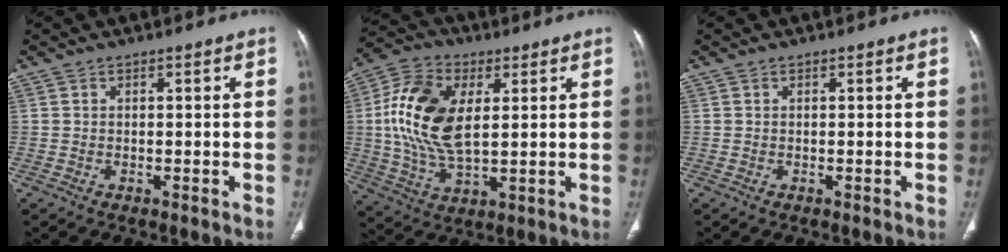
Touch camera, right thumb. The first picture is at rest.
{"total": 16.1, "force": [2.8, 8.8, 13.1], "torque": [-0.257, 0.000, 0.051]}
{"total": 0.0}